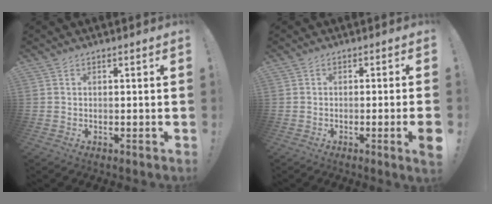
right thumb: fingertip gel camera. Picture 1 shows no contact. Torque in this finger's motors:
{"motor_torque": [0.01, 0.12, 0.34, -0.21, 0.06]}